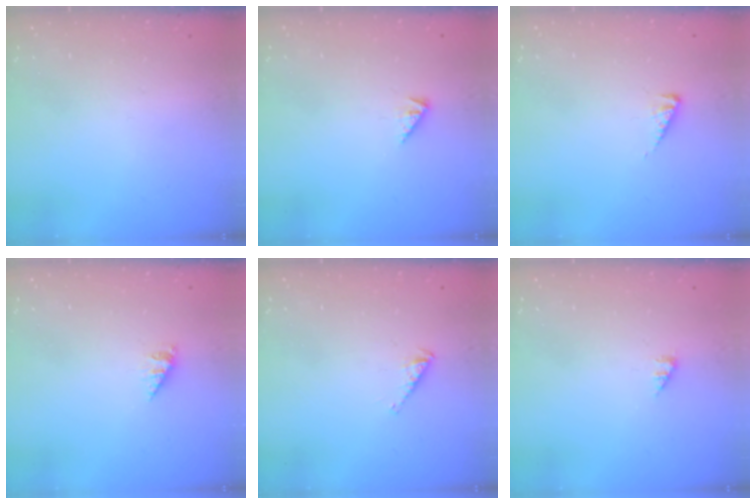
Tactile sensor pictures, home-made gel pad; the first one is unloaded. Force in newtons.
{"total": 1.9, "press": 1.9, "slide": 0.4}
{"total": 2.9, "press": 2.9, "slide": 0.2}
{"total": 1.5, "press": 1.5, "slide": 0.3}
{"total": 2.9, "press": 2.9, "slide": 0.3}
{"total": 1.3, "press": 1.3, "slide": 0.2}